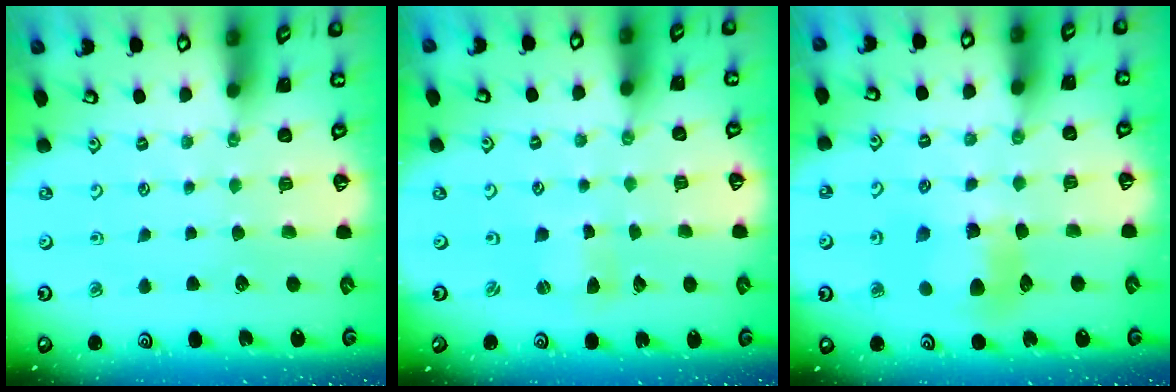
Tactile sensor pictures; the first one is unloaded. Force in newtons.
{"total": 0.9, "press": 0.9, "slide": 0.2}
{"total": 9.0, "press": 8.9, "slide": 1.1}